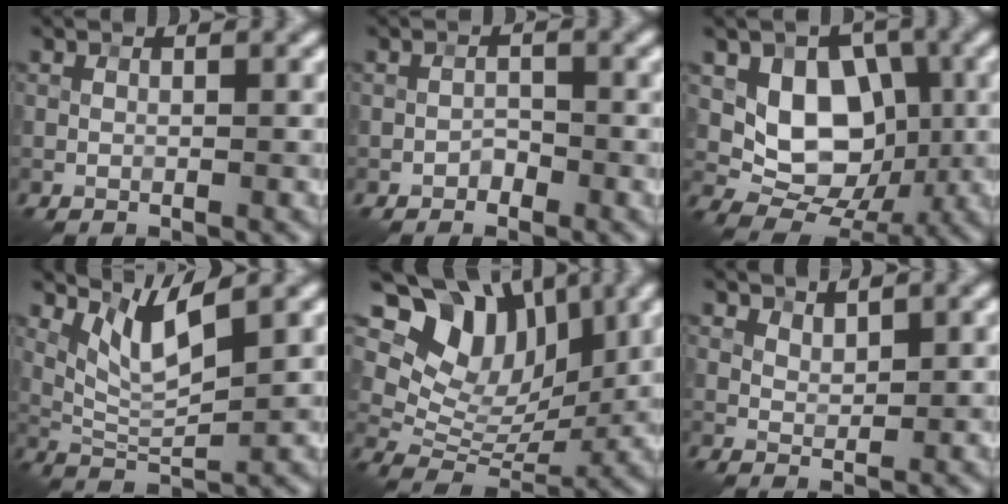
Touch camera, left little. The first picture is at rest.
{"total": 1.1, "force": [-0.7, 0.7, 0.4], "torque": [-0.003, 0.005, -0.014]}
{"total": 7.3, "force": [0.7, 5.6, 4.6], "torque": [-0.066, -0.010, 0.010]}
{"total": 4.4, "force": [2.6, 0.9, 3.4], "torque": [-0.080, -0.008, 0.057]}
{"total": 9.4, "force": [4.5, 6.3, 5.2], "torque": [-0.078, -0.006, 0.077]}
{"total": 2.0, "force": [1.8, 0.7, 0.8], "torque": [-0.017, -0.003, 0.037]}